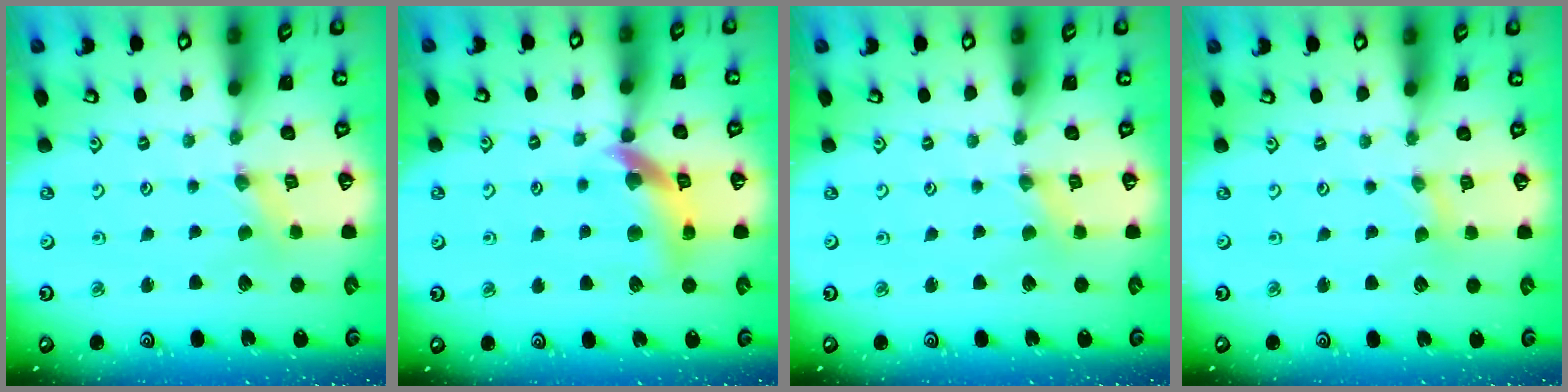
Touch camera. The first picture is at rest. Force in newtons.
{"total": 13.2, "press": 13.1, "slide": 1.8}
{"total": 0.0}
{"total": 0.0}